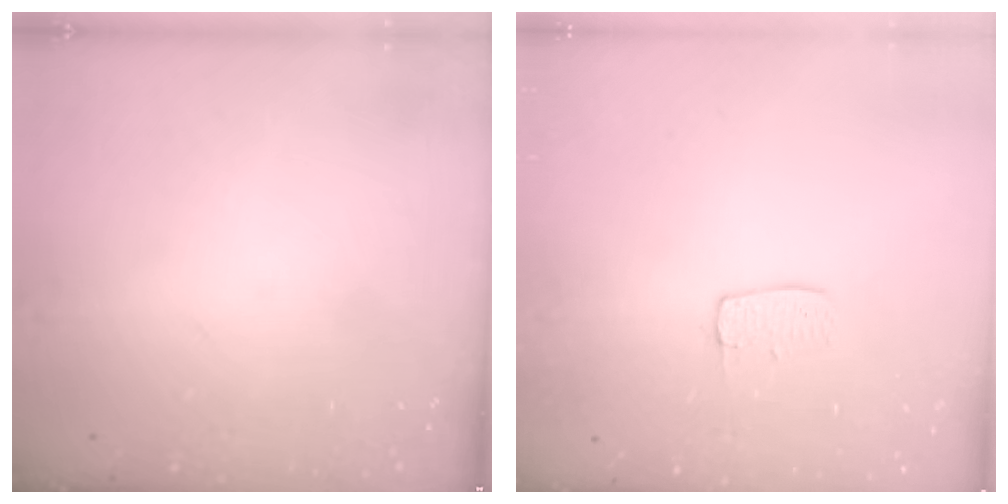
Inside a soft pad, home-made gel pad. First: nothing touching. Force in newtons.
{"total": 6.7, "press": 6.6, "slide": 0.4}